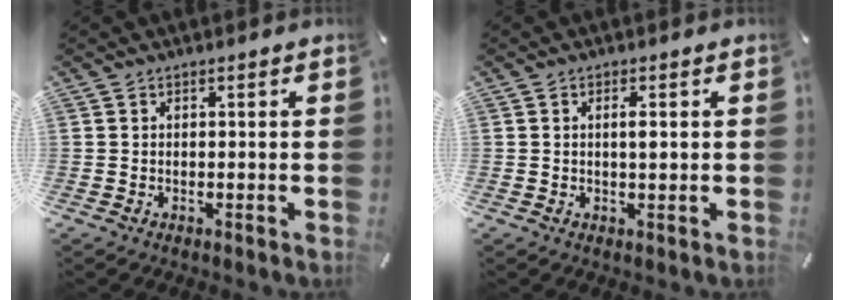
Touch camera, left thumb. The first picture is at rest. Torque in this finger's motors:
{"motor_torque": [0.21, 0.08, 0.12, -0.14, 0.06]}